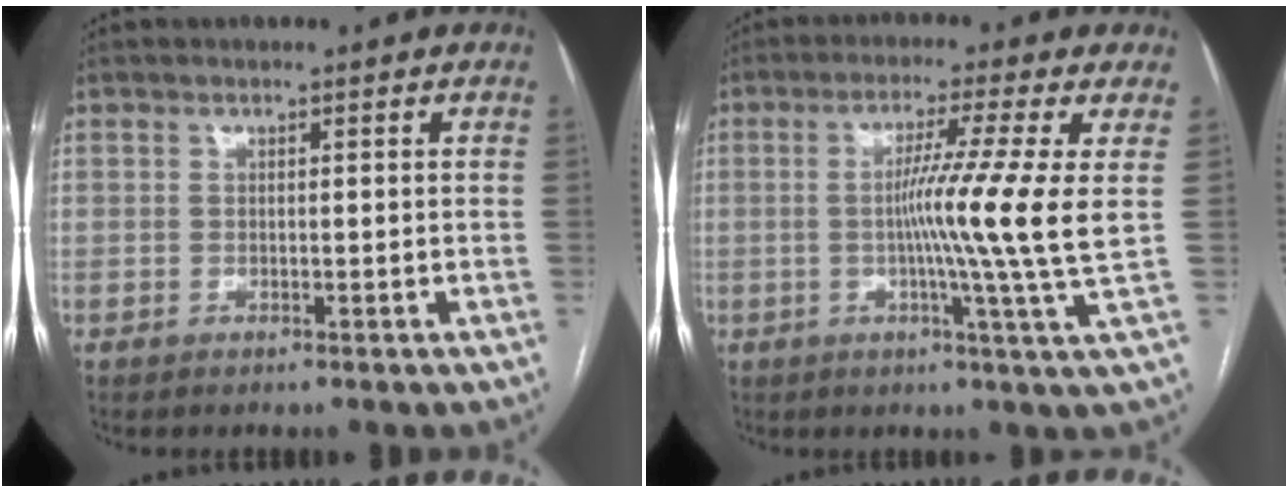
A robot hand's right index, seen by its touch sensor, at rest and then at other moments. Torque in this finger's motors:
{"motor_torque": [1.35, 0.34, 0.54, 0.19]}